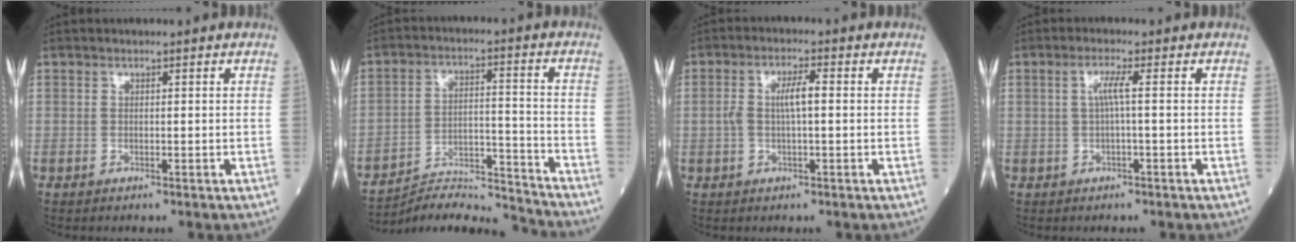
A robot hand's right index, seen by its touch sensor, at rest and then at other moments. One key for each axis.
{"total": 12.6, "fx": -12.5, "fy": -1.6, "fz": 0.6, "tx": -0.011, "ty": 0.019, "tz": -0.215}
{"total": 4.1, "fx": 0.2, "fy": 0.9, "fz": 4.0, "tx": -0.083, "ty": 0.013, "tz": 0.004}
{"total": 2.4, "fx": 0.1, "fy": -0.3, "fz": 2.4, "tx": -0.049, "ty": 0.006, "tz": 0.003}